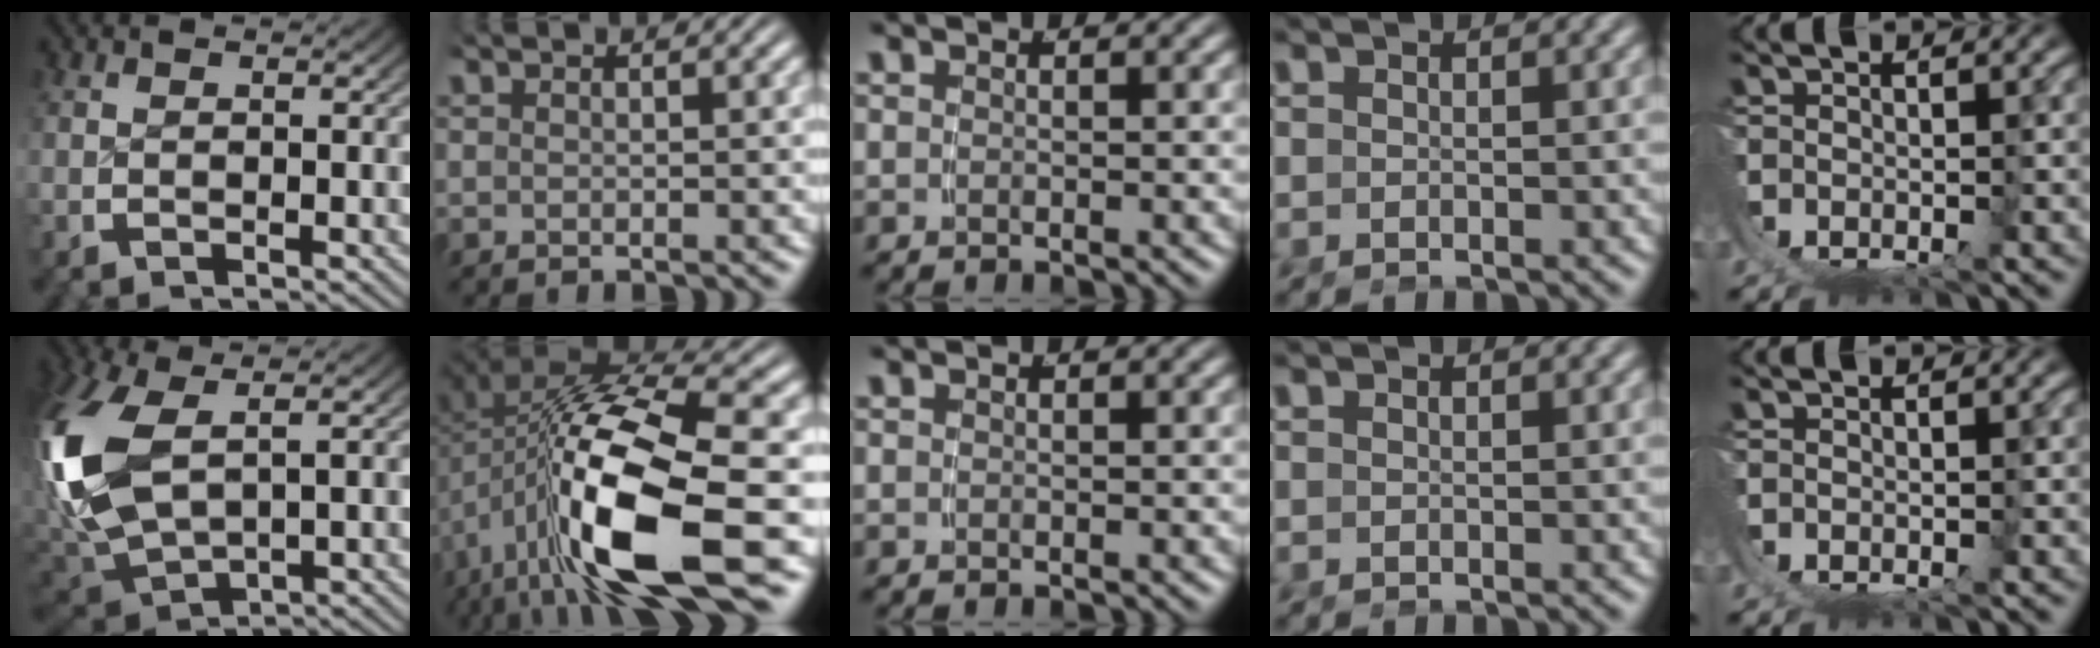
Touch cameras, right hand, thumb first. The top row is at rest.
{"thumb": {"total": 10.5, "force": [0.8, 6.9, 8.0], "torque": [-0.233, -0.035, 0.047]}, "index": {"total": 13.6, "force": [-0.8, 6.7, 11.8], "torque": [-0.227, -0.020, -0.002]}}